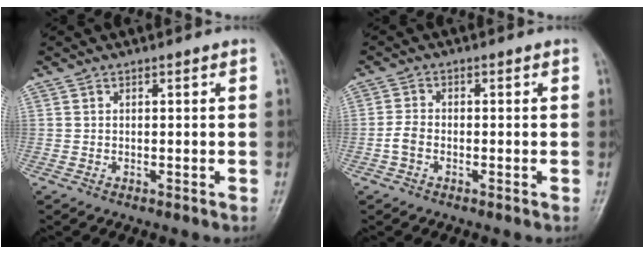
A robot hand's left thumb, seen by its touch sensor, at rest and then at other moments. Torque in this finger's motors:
{"motor_torque": [-0.03, -0.04, 0.53, 0.29, 0.02]}